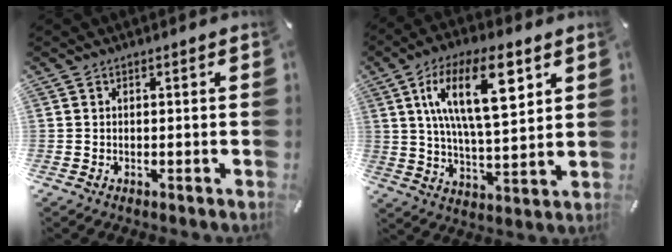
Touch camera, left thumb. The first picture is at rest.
{"total": 18.2, "force": [7.6, 7.1, 14.9], "torque": [-0.270, -0.009, 0.118]}